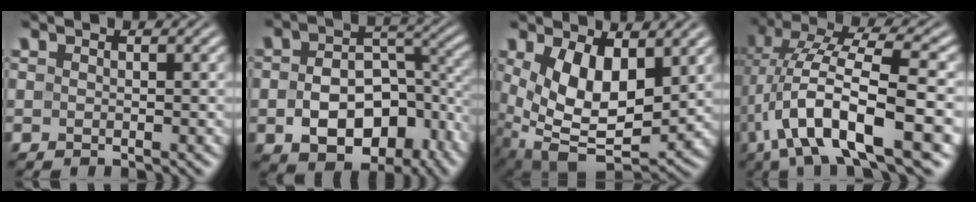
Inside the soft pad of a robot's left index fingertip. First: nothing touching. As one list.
[{"total": 10.6, "force": [-4.2, 6.6, 7.2], "torque": [-0.120, -0.016, -0.056]}, {"total": 8.4, "force": [1.7, 4.5, 6.8], "torque": [-0.139, -0.017, 0.034]}, {"total": 11.0, "force": [-2.5, 3.5, 10.1], "torque": [-0.184, 0.019, -0.051]}]